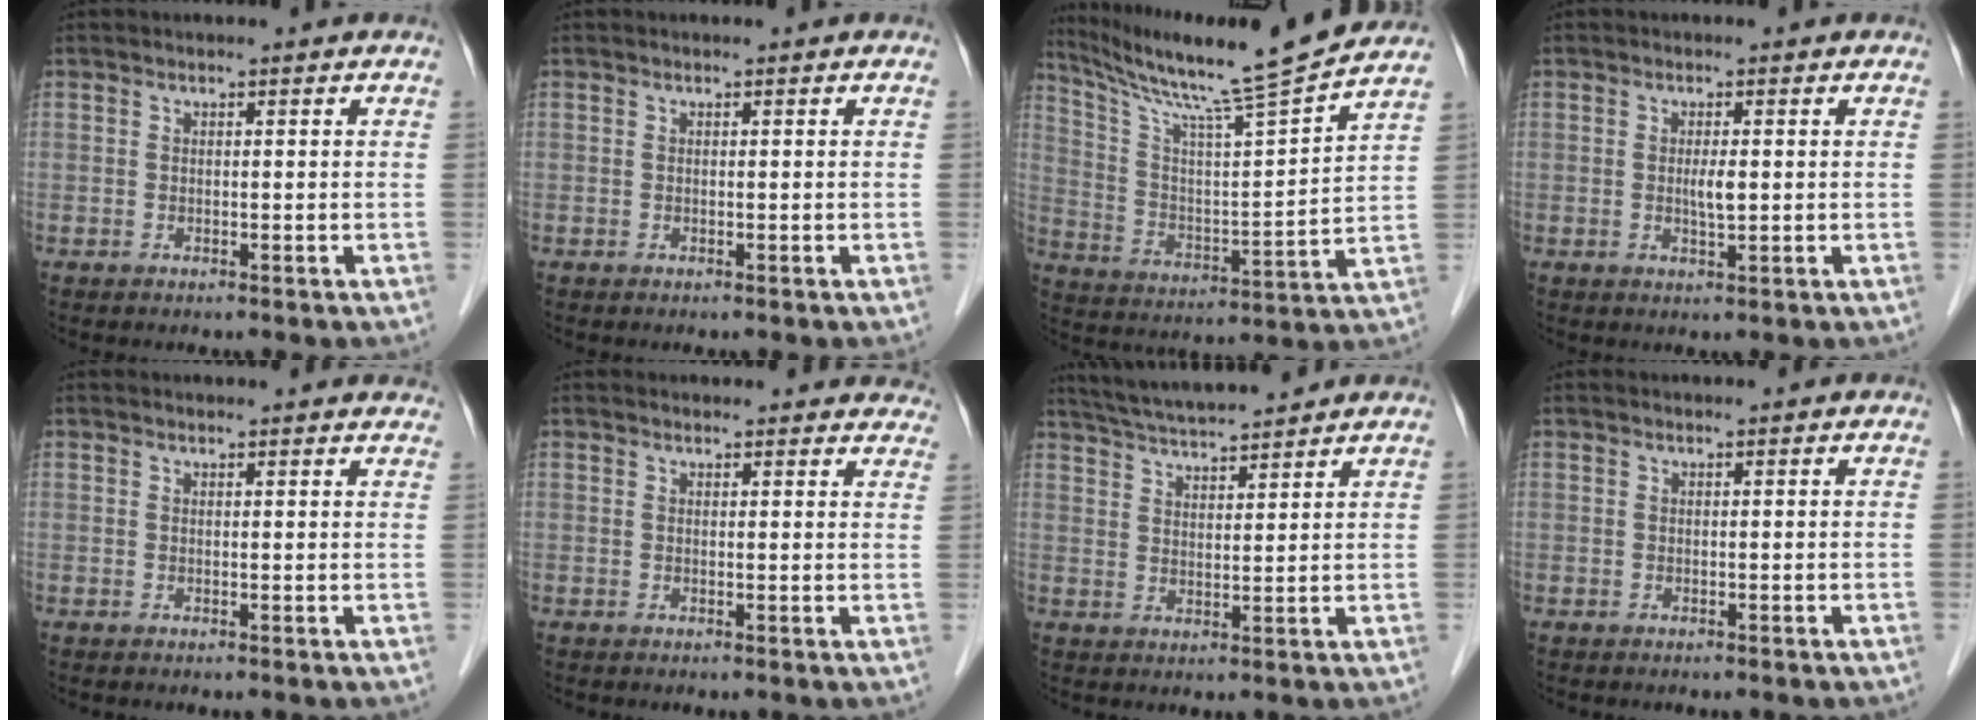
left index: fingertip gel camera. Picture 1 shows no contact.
{"total": 0.0}
{"total": 19.2, "force": [16.5, -1.5, 9.6], "torque": [-0.168, -0.018, 0.260]}
{"total": 1.9, "force": [0.2, 0.3, 1.9], "torque": [-0.037, -0.002, 0.003]}
{"total": 6.2, "force": [6.0, 0.8, 1.6], "torque": [-0.014, 0.017, 0.053]}
{"total": 12.2, "force": [11.5, 3.1, 2.5], "torque": [0.002, 0.008, 0.111]}
{"total": 10.4, "force": [9.6, 0.3, 4.0], "torque": [-0.075, 0.025, 0.156]}
{"total": 0.6, "force": [0.6, 0.0, 0.1], "torque": [-0.005, 0.006, 0.010]}